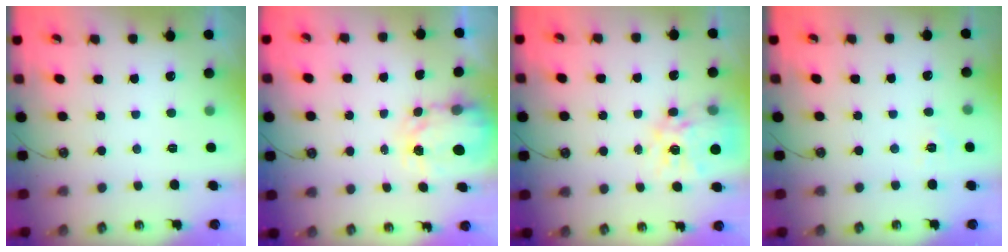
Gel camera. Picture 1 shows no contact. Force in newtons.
{"total": 3.9, "press": 3.9, "slide": 0.3}
{"total": 15.0, "press": 14.9, "slide": 1.5}
{"total": 3.5, "press": 3.5, "slide": 0.5}